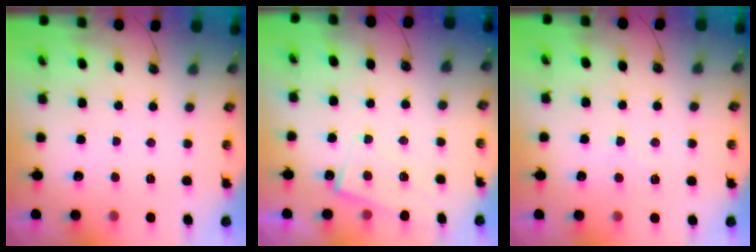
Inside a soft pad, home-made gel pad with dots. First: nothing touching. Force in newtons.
{"total": 4.3, "press": 4.3, "slide": 0.3}
{"total": 4.0, "press": 4.0, "slide": 0.5}